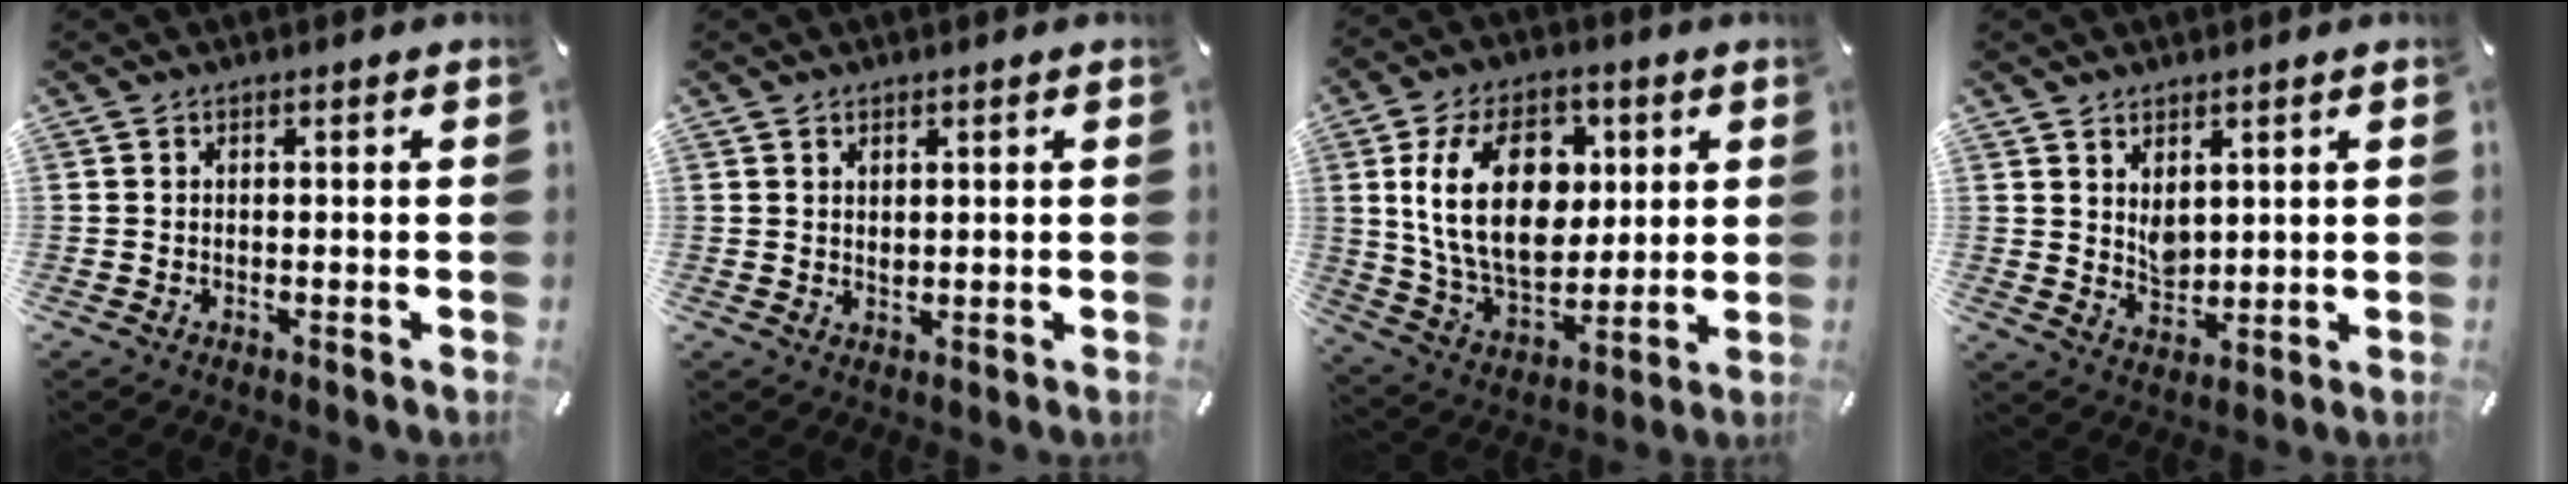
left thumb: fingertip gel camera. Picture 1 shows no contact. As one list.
[{"total": 1.4, "force": [1.0, 0.8, 0.3], "torque": [0.002, -0.003, 0.018]}, {"total": 20.7, "force": [4.4, 14.0, 14.6], "torque": [-0.288, 0.004, 0.074]}, {"total": 4.9, "force": [2.9, 3.7, 1.6], "torque": [-0.024, -0.015, 0.053]}]